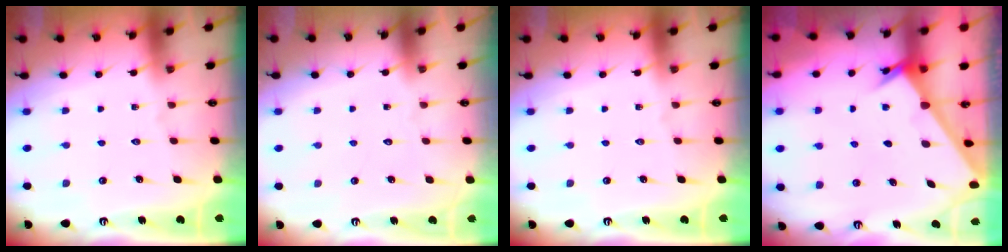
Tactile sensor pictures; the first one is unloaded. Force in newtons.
{"total": 1.6, "press": 1.6, "slide": 0.1}
{"total": 0.0}
{"total": 2.4, "press": 2.4, "slide": 0.2}